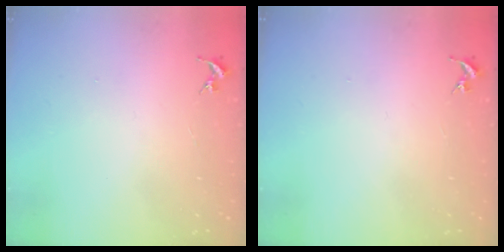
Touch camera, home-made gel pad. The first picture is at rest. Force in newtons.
{"total": 0.0}